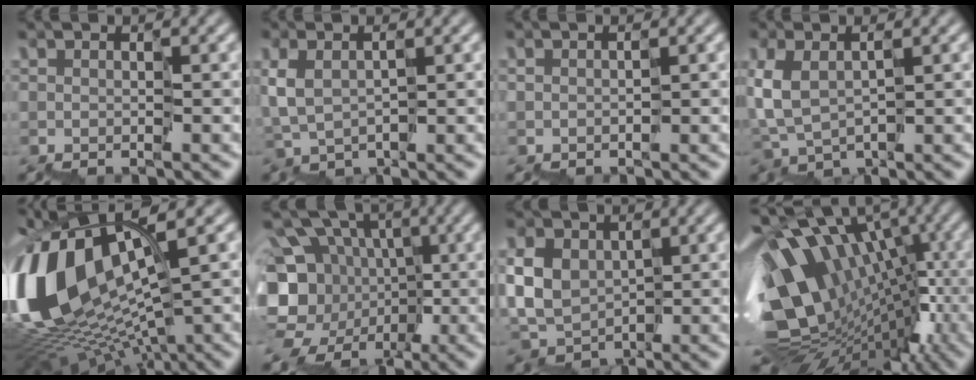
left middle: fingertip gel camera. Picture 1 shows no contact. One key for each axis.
{"total": 0.7, "fx": 0.3, "fy": 0.4, "fz": 0.5, "tx": -0.024, "ty": 0.004, "tz": 0.007}
{"total": 0.9, "fx": -0.7, "fy": 0.5, "fz": -0.2, "tx": 0.009, "ty": 0.006, "tz": -0.009}
{"total": 1.7, "fx": 0.1, "fy": 0.7, "fz": 1.5, "tx": -0.051, "ty": 0.007, "tz": 0.002}
{"total": 13.0, "fx": 2.9, "fy": 6.1, "fz": 11.1, "tx": -0.260, "ty": 0.019, "tz": 0.066}
{"total": 9.6, "fx": -1.3, "fy": 8.1, "fz": 4.9, "tx": -0.096, "ty": -0.004, "tz": -0.016}
{"total": 4.8, "fx": 0.7, "fy": 4.1, "fz": 2.4, "tx": -0.047, "ty": 0.022, "tz": -0.003}
{"total": 13.6, "fx": -0.5, "fy": 8.8, "fz": 10.4, "tx": -0.193, "ty": 0.021, "tz": 0.002}